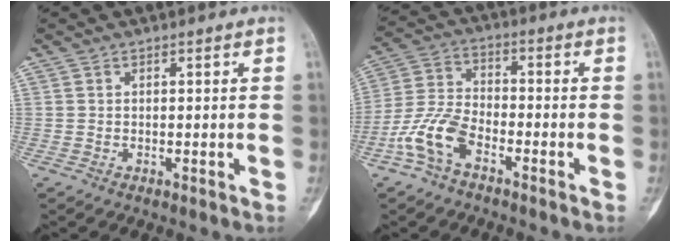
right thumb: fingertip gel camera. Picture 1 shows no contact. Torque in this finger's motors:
{"motor_torque": [0.17, 0.12, 0.06, -0.08, 0.08]}